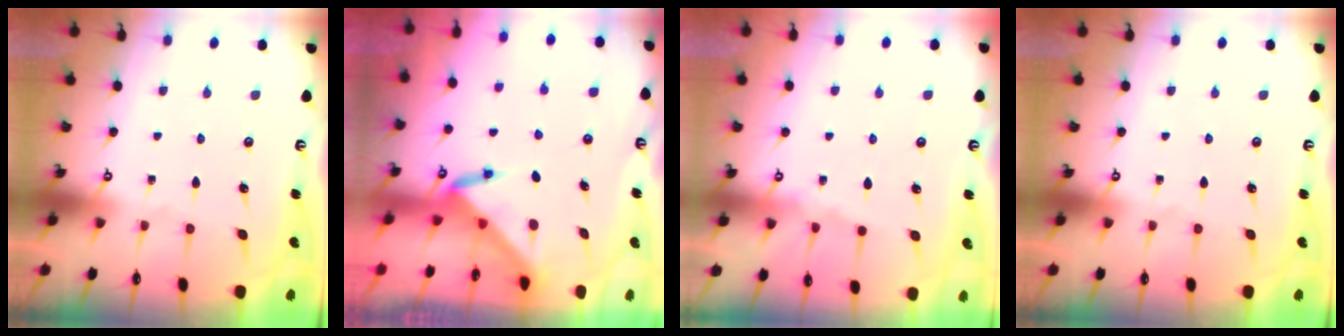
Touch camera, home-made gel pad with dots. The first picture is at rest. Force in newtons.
{"total": 3.4, "press": 3.4, "slide": 0.1}
{"total": 5.4, "press": 5.4, "slide": 0.7}
{"total": 0.0}